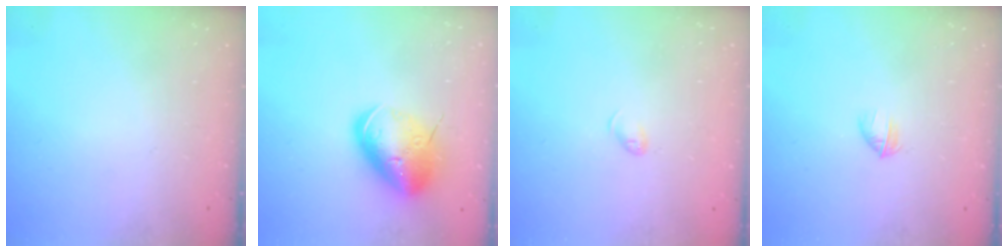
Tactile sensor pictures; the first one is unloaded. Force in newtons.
{"total": 16.1, "press": 15.8, "slide": 2.8}
{"total": 3.7, "press": 3.6, "slide": 0.7}
{"total": 2.8, "press": 2.6, "slide": 0.9}